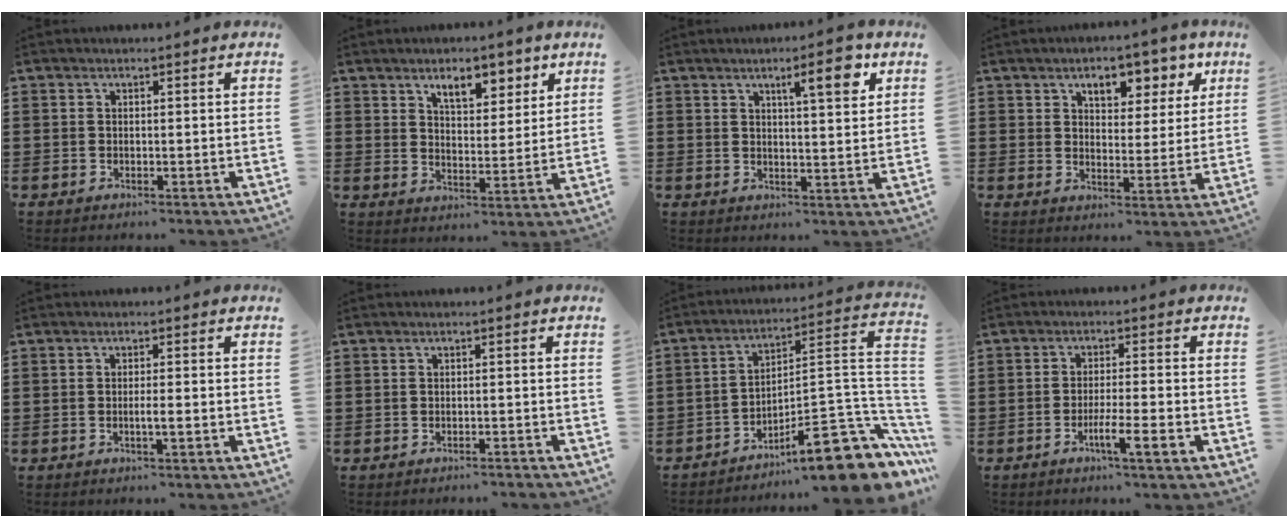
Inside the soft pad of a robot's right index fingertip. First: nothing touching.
{"total": 6.4, "force": [4.3, 2.8, 3.9], "torque": [-0.059, -0.006, 0.069]}
{"total": 6.6, "force": [3.6, 1.5, 5.3], "torque": [-0.082, -0.003, 0.053]}
{"total": 6.3, "force": [4.1, 3.3, 3.4], "torque": [-0.054, -0.008, 0.064]}
{"total": 1.7, "force": [-0.6, 0.0, 1.6], "torque": [-0.028, -0.001, -0.012]}
{"total": 0.9, "force": [-0.9, 0.0, 0.2], "torque": [-0.006, -0.001, -0.017]}
{"total": 12.8, "force": [-8.9, 2.9, 8.8], "torque": [-0.099, 0.011, -0.158]}
{"total": 4.8, "force": [-2.5, 0.2, 4.1], "torque": [-0.066, -0.006, -0.041]}